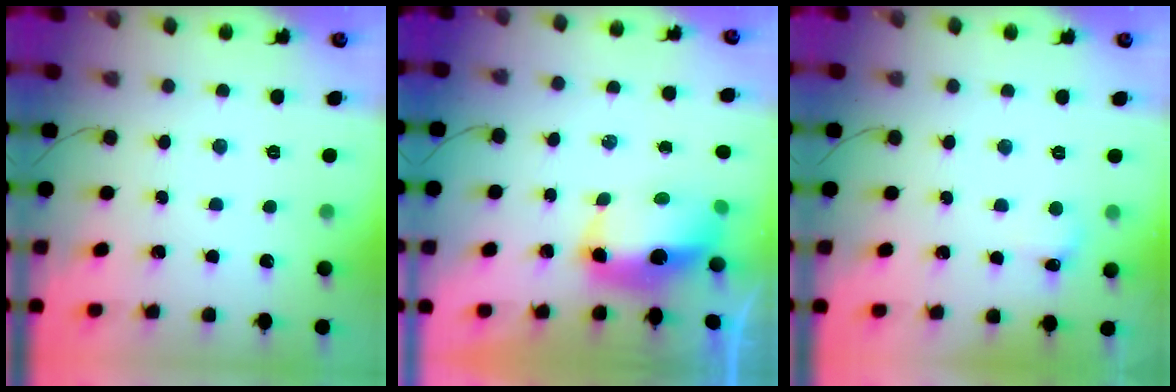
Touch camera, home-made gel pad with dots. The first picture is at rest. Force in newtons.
{"total": 9.0, "press": 8.9, "slide": 1.6}
{"total": 5.1, "press": 5.0, "slide": 1.3}